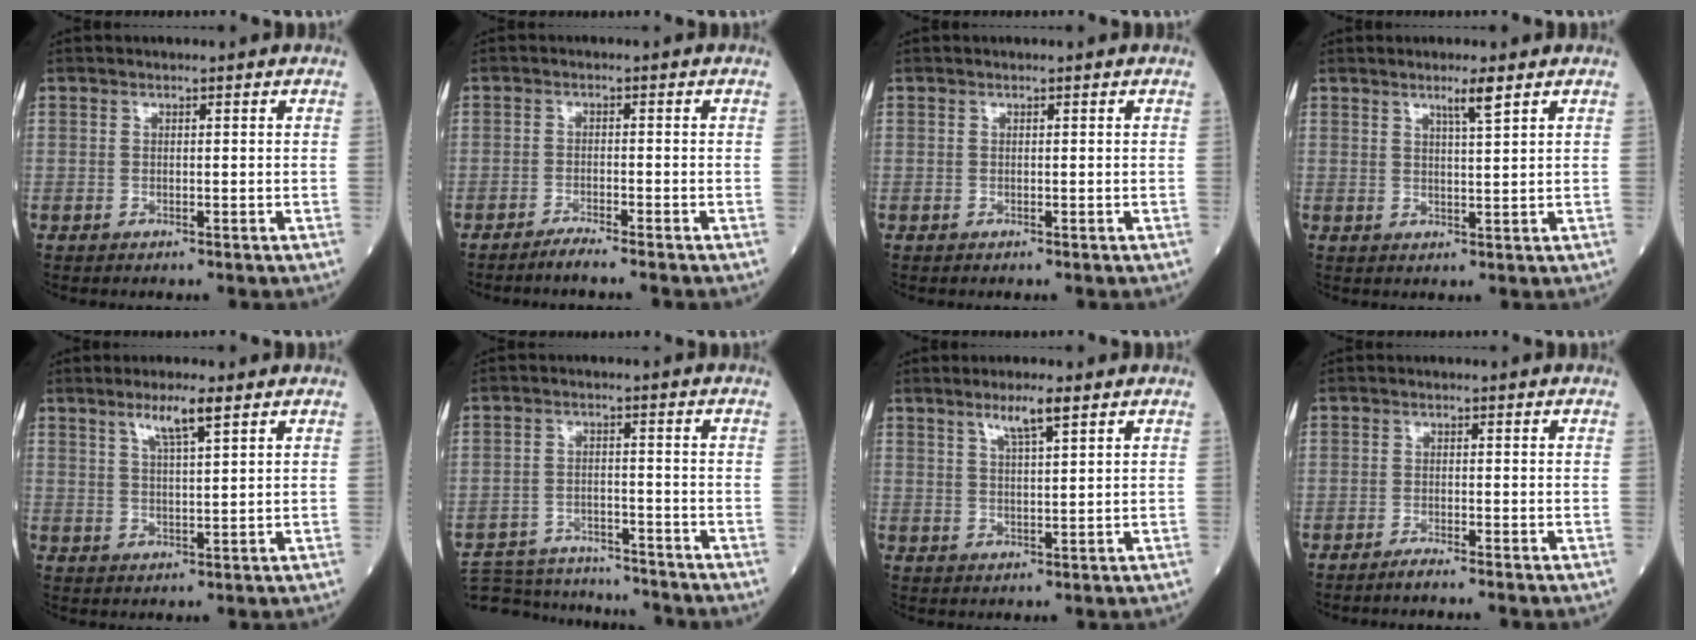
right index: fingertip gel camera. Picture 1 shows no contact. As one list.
[{"total": 2.5, "force": [-2.2, -0.7, 1.0], "torque": [-0.022, -0.002, -0.040]}, {"total": 0.0}, {"total": 2.9, "force": [1.9, -0.4, 2.2], "torque": [-0.043, -0.002, 0.039]}, {"total": 4.9, "force": [3.1, 0.1, 3.8], "torque": [-0.072, 0.002, 0.058]}, {"total": 14.6, "force": [-13.9, 2.8, 3.4], "torque": [-0.064, 0.008, -0.200]}, {"total": 4.3, "force": [2.8, 0.1, 3.2], "torque": [-0.062, 0.001, 0.054]}, {"total": 1.9, "force": [-1.7, -0.5, 0.8], "torque": [-0.018, 0.001, -0.028]}]